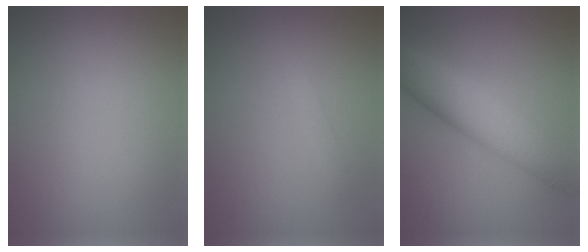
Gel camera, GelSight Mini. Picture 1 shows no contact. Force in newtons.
{"total": 0.9, "press": 0.9, "slide": 0.1}
{"total": 7.9, "press": 7.9, "slide": 0.3}